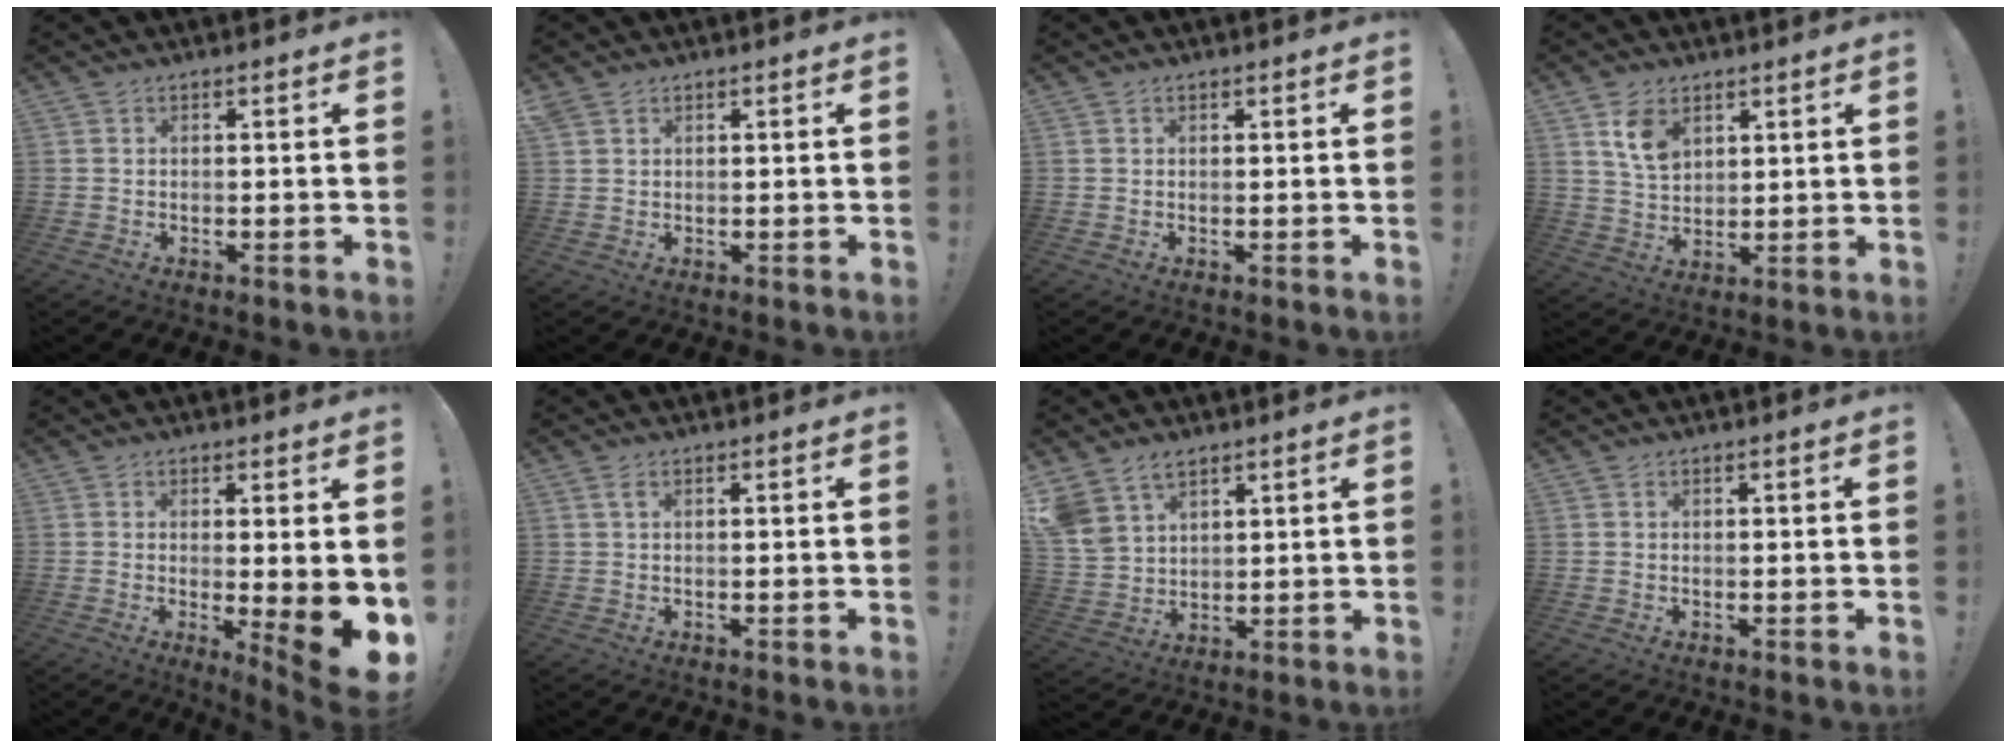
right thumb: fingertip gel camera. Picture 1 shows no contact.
{"total": 1.8, "force": [1.4, 1.1, 0.5], "torque": [-0.002, -0.004, 0.026]}
{"total": 0.0}
{"total": 8.5, "force": [4.5, 5.7, 4.4], "torque": [-0.064, -0.019, 0.086]}
{"total": 9.2, "force": [-1.2, 0.5, 9.1], "torque": [-0.107, -0.026, -0.016]}
{"total": 1.8, "force": [0.8, 0.5, 1.5], "torque": [-0.025, 0.000, 0.013]}
{"total": 8.6, "force": [6.2, 5.2, 2.8], "torque": [-0.060, -0.029, 0.129]}
{"total": 0.0}